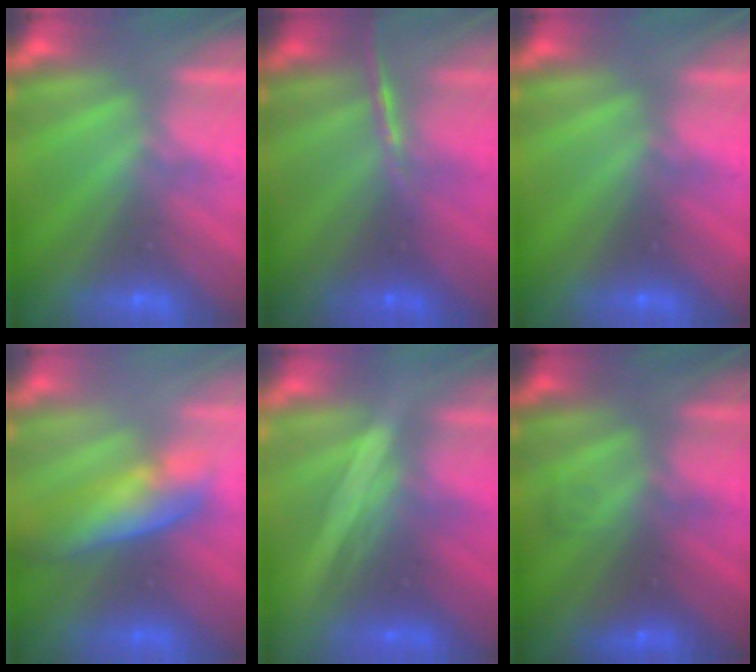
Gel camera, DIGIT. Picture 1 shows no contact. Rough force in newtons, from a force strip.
{"total": 1.5}
{"total": 2.2}
{"total": 4.5}
{"total": 1.5}
{"total": 1.7}